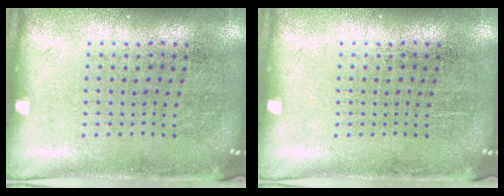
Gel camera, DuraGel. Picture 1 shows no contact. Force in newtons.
{"total": 0.0}